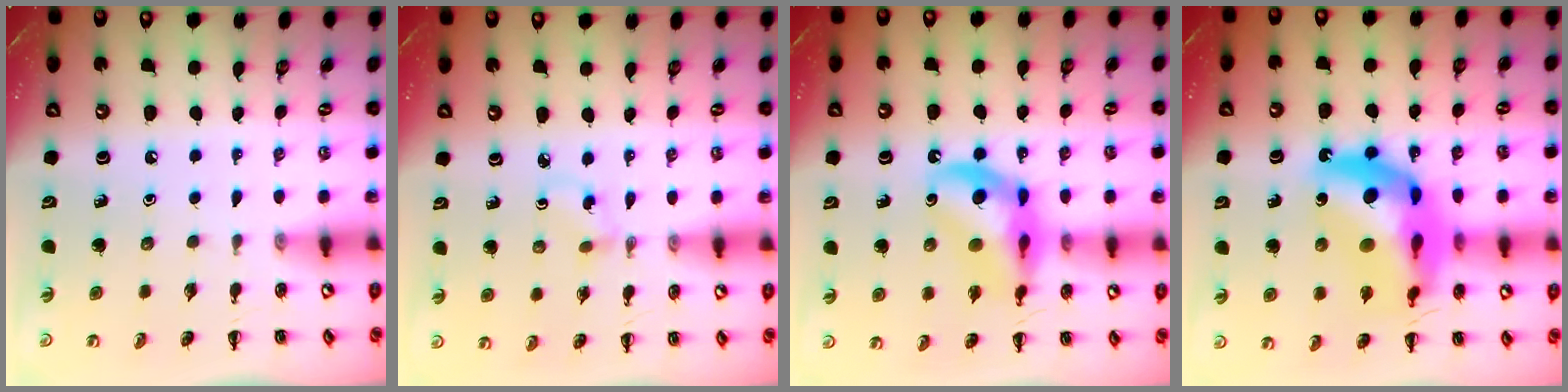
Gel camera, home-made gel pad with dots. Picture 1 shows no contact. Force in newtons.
{"total": 1.7, "press": 1.5, "slide": 0.9}
{"total": 12.9, "press": 12.4, "slide": 3.4}
{"total": 19.5, "press": 18.8, "slide": 5.0}